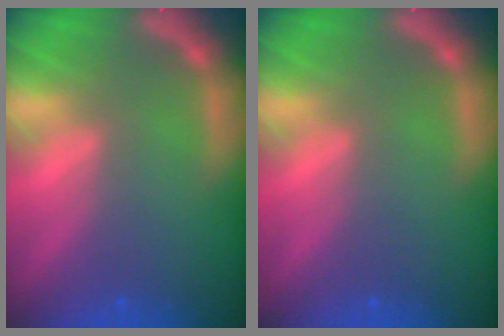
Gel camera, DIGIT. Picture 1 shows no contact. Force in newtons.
{"total": 0.0}